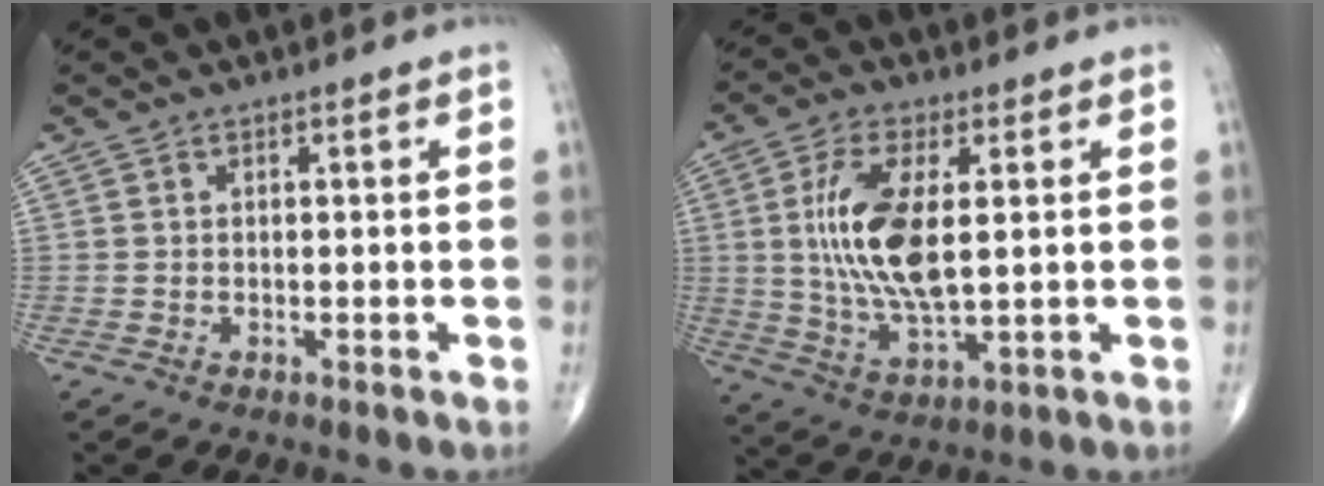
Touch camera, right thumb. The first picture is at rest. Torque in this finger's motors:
{"motor_torque": [2.59, 2.42, 1.64, -0.10, 0.56]}